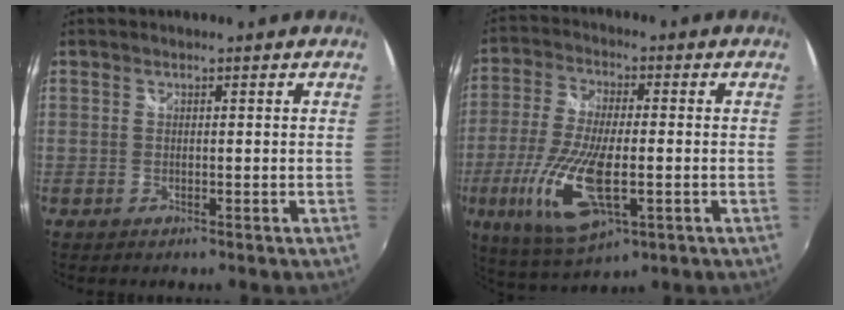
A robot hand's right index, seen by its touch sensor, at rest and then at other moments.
{"total": 15.3, "force": [-4.4, 5.3, 13.7], "torque": [-0.289, -0.022, -0.081]}